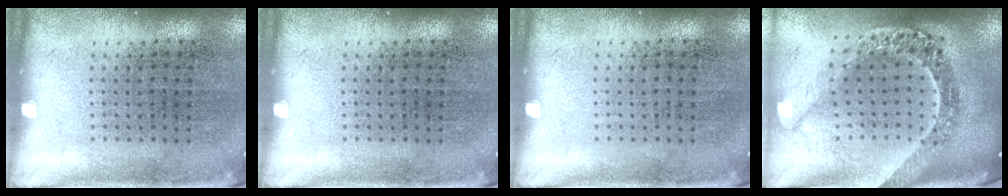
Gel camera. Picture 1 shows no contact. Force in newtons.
{"total": 0.0}
{"total": 0.0}
{"total": 3.0, "press": 2.3, "slide": 1.9}